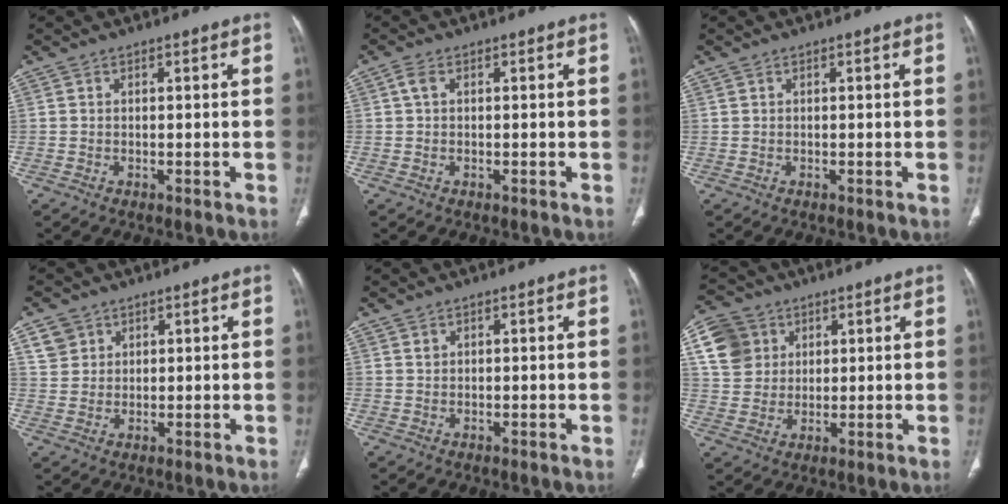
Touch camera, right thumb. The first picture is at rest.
{"total": 1.7, "force": [0.3, 1.0, 1.4], "torque": [-0.035, 0.004, 0.004]}
{"total": 0.0}
{"total": 4.0, "force": [2.1, 3.3, 0.7], "torque": [0.002, -0.008, 0.042]}
{"total": 0.7, "force": [0.4, 0.5, 0.2], "torque": [0.005, 0.001, 0.008]}
{"total": 9.8, "force": [3.4, 8.5, 3.5], "torque": [-0.053, 0.003, 0.066]}